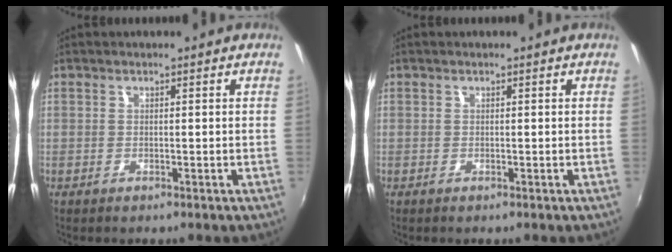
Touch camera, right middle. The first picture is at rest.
{"total": 0.0}